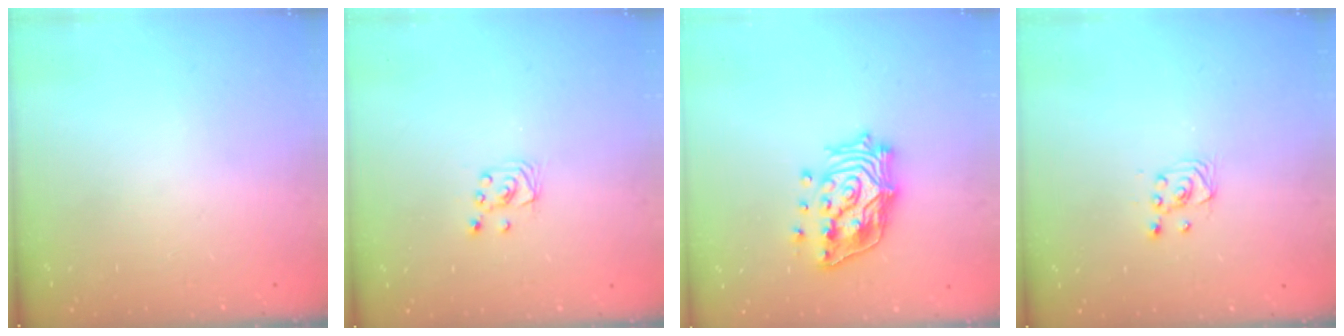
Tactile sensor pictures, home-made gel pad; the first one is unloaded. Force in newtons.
{"total": 2.7, "press": 2.7, "slide": 0.2}
{"total": 17.6, "press": 17.4, "slide": 2.6}
{"total": 2.5, "press": 2.2, "slide": 1.1}